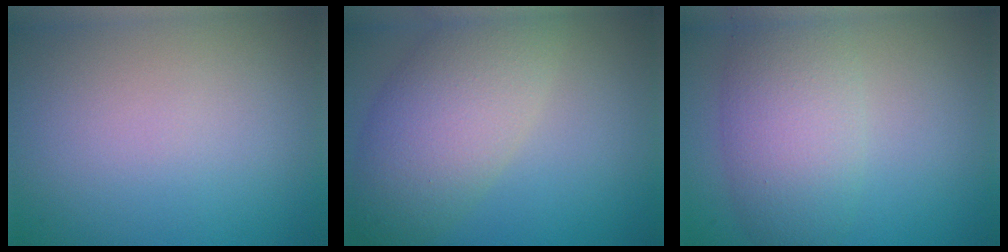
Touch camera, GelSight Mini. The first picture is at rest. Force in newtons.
{"total": 7.0, "press": 7.0, "slide": 0.3}
{"total": 6.1, "press": 6.1, "slide": 0.5}